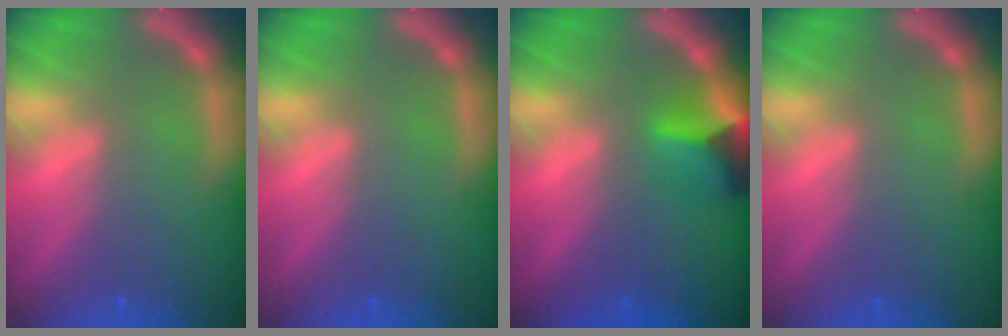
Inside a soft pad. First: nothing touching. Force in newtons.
{"total": 0.0}
{"total": 4.5}
{"total": 0.0}